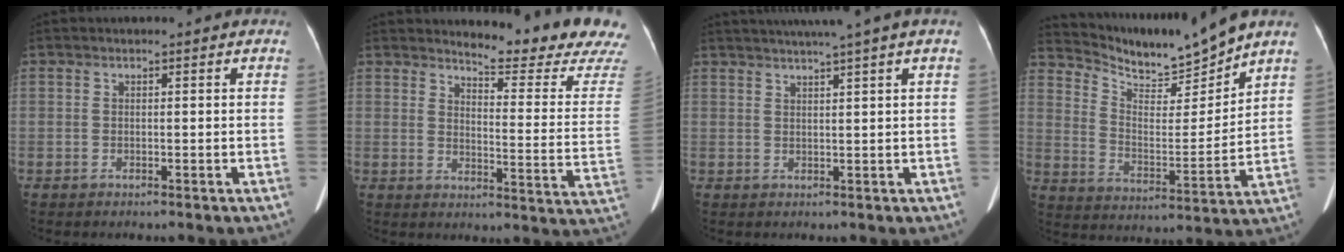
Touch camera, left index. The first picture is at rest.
{"total": 16.9, "force": [16.4, -0.7, 4.1], "torque": [-0.055, -0.138, 0.180]}
{"total": 7.2, "force": [5.4, -1.6, 4.4], "torque": [-0.061, 0.020, 0.072]}
{"total": 11.0, "force": [10.8, -0.3, 2.1], "torque": [-0.059, -0.012, 0.200]}